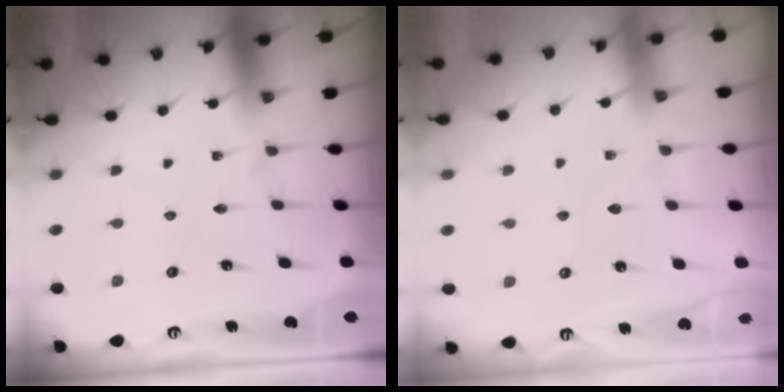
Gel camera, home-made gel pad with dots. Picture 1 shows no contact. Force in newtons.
{"total": 2.4, "press": 2.4, "slide": 0.5}